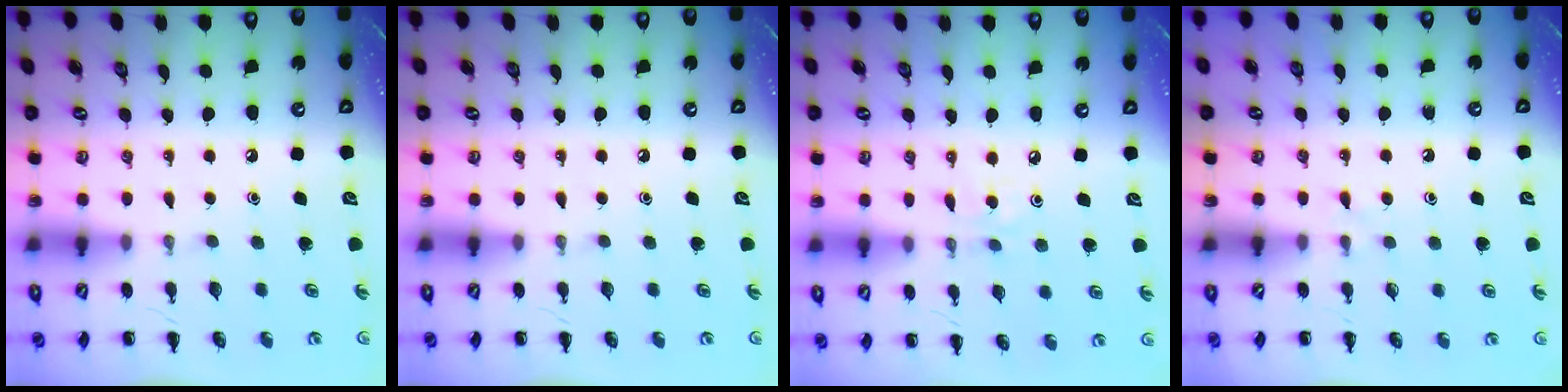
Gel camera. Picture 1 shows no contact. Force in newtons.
{"total": 0.0}
{"total": 2.0, "press": 1.9, "slide": 0.6}
{"total": 2.4, "press": 2.3, "slide": 1.0}